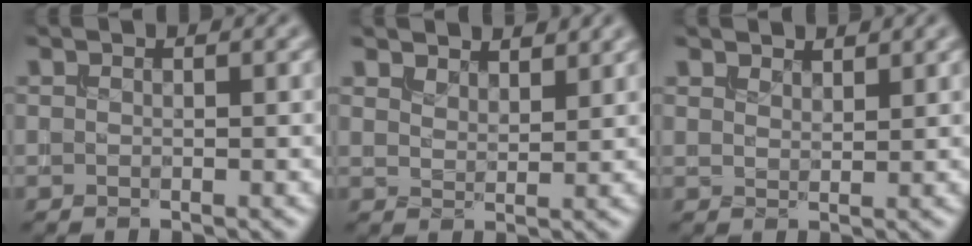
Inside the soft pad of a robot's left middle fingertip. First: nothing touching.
{"total": 3.5, "force": [3.3, 0.9, 0.9], "torque": [-0.024, -0.003, 0.057]}
{"total": 1.9, "force": [1.8, 0.4, 0.3], "torque": [-0.007, 0.006, 0.031]}